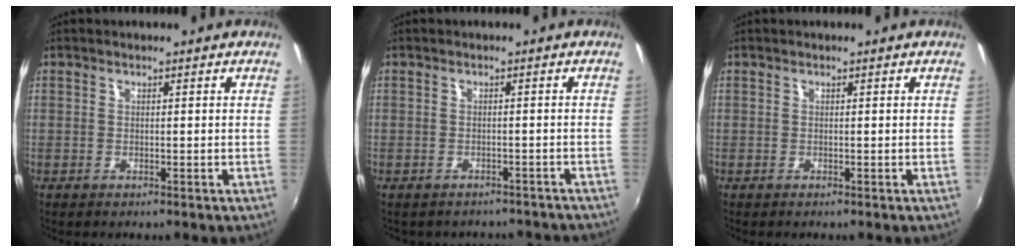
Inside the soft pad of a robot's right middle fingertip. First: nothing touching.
{"total": 7.8, "force": [-6.9, 3.0, 2.1], "torque": [-0.042, -0.008, -0.076]}
{"total": 0.0}